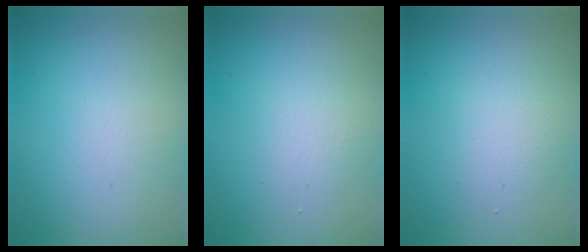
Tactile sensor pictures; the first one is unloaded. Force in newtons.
{"total": 1.4, "press": 1.4, "slide": 0.1}
{"total": 1.8, "press": 1.8, "slide": 0.0}